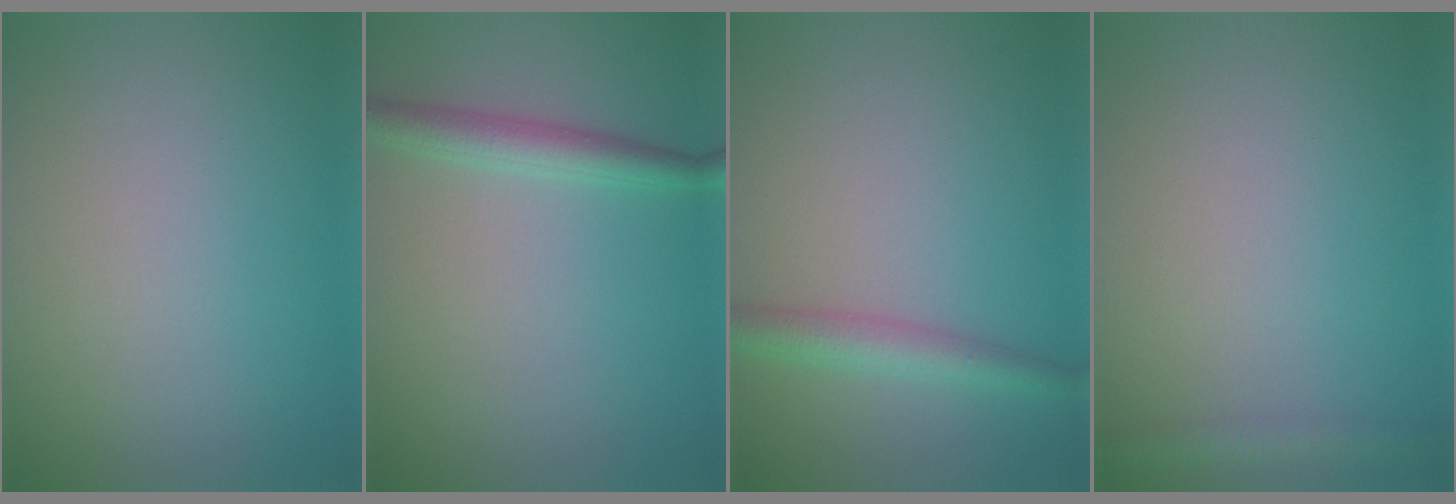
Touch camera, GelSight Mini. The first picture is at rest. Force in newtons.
{"total": 2.6, "press": 2.6, "slide": 0.1}
{"total": 3.0, "press": 3.0, "slide": 0.1}
{"total": 1.8, "press": 1.8, "slide": 0.1}